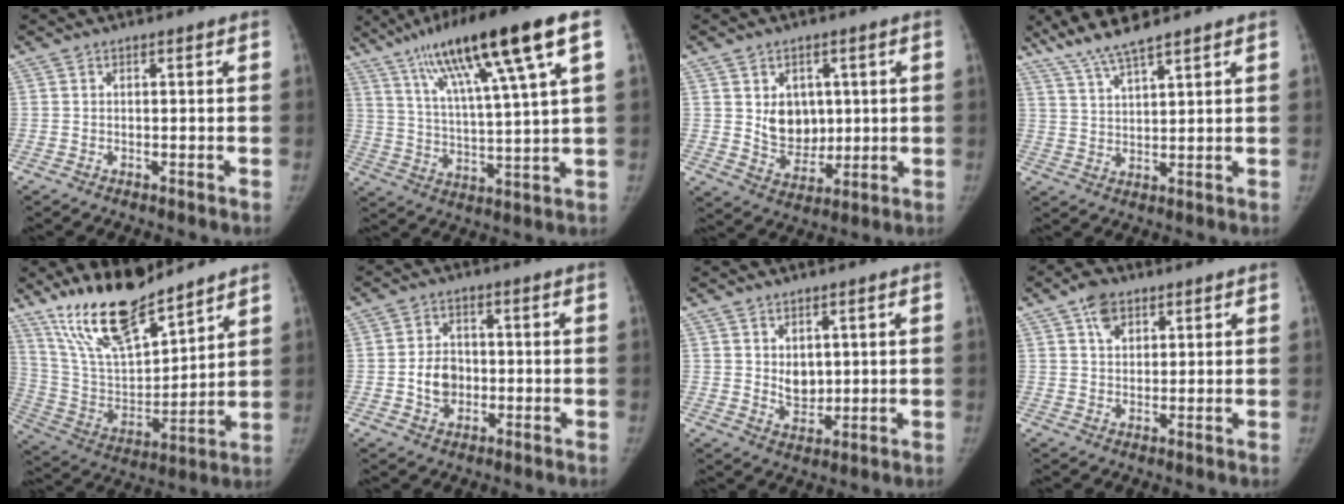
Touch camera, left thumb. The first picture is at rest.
{"total": 20.2, "force": [10.5, 1.8, 17.2], "torque": [-0.281, -0.015, 0.176]}
{"total": 8.7, "force": [1.5, 6.9, 5.0], "torque": [-0.033, -0.014, 0.039]}
{"total": 8.5, "force": [6.7, 1.2, 5.0], "torque": [-0.095, -0.021, 0.132]}
{"total": 19.3, "force": [14.8, 6.2, 10.7], "torque": [-0.151, -0.079, 0.280]}
{"total": 5.9, "force": [-1.0, 4.8, 3.4], "torque": [-0.033, 0.011, -0.020]}
{"total": 4.7, "force": [1.1, 3.5, 2.9], "torque": [-0.023, -0.015, 0.028]}
{"total": 5.4, "force": [2.9, 3.7, 2.8], "torque": [-0.028, -0.009, 0.048]}